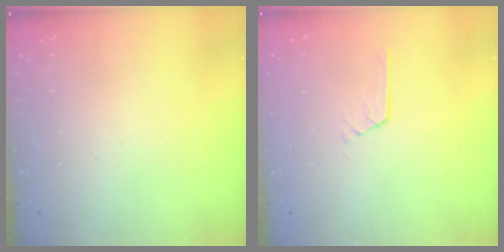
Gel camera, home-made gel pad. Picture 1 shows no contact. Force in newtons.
{"total": 2.7, "press": 2.7, "slide": 0.2}